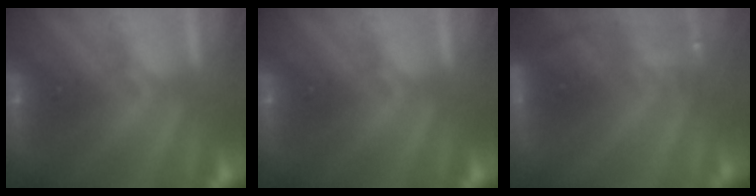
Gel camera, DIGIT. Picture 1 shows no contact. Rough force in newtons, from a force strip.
{"total": 0.0}
{"total": 3.1}